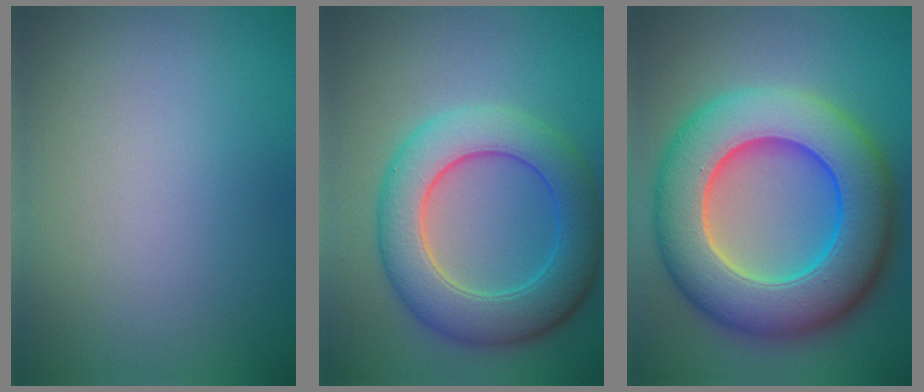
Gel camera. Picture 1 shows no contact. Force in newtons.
{"total": 7.8, "press": 7.8, "slide": 0.4}
{"total": 13.2, "press": 13.1, "slide": 0.3}